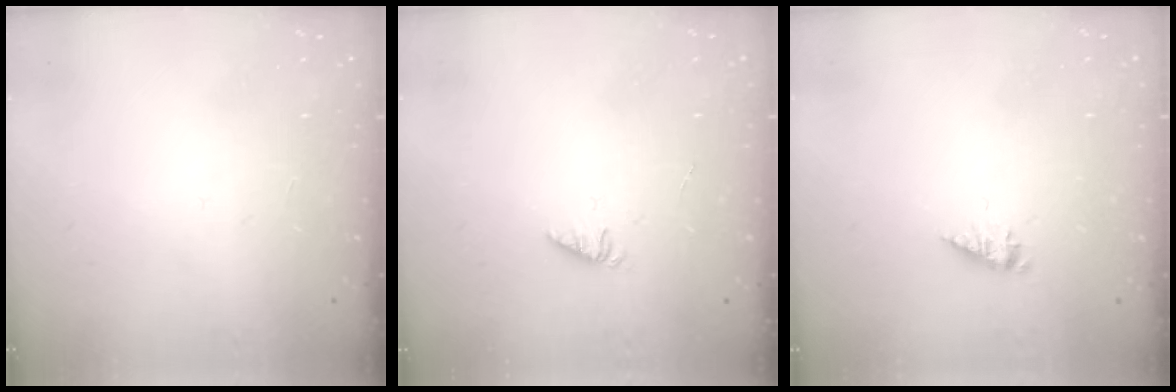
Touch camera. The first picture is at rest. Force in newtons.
{"total": 1.8, "press": 1.7, "slide": 0.4}
{"total": 2.3, "press": 2.3, "slide": 0.3}